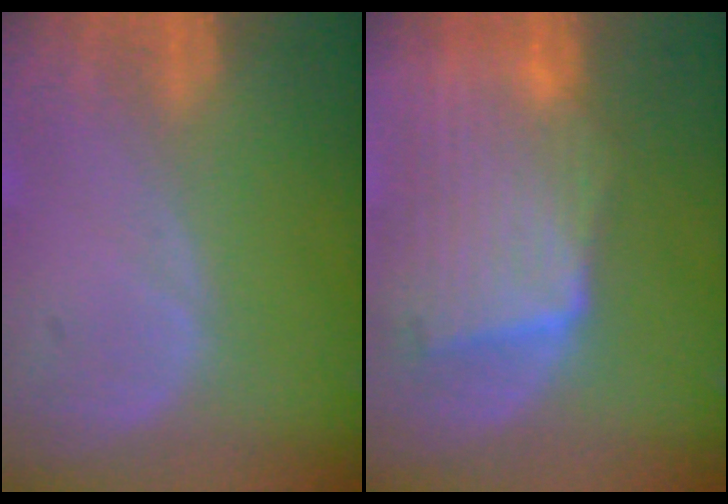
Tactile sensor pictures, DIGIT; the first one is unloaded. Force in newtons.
{"total": 10.3, "press": 9.0, "slide": 4.8}